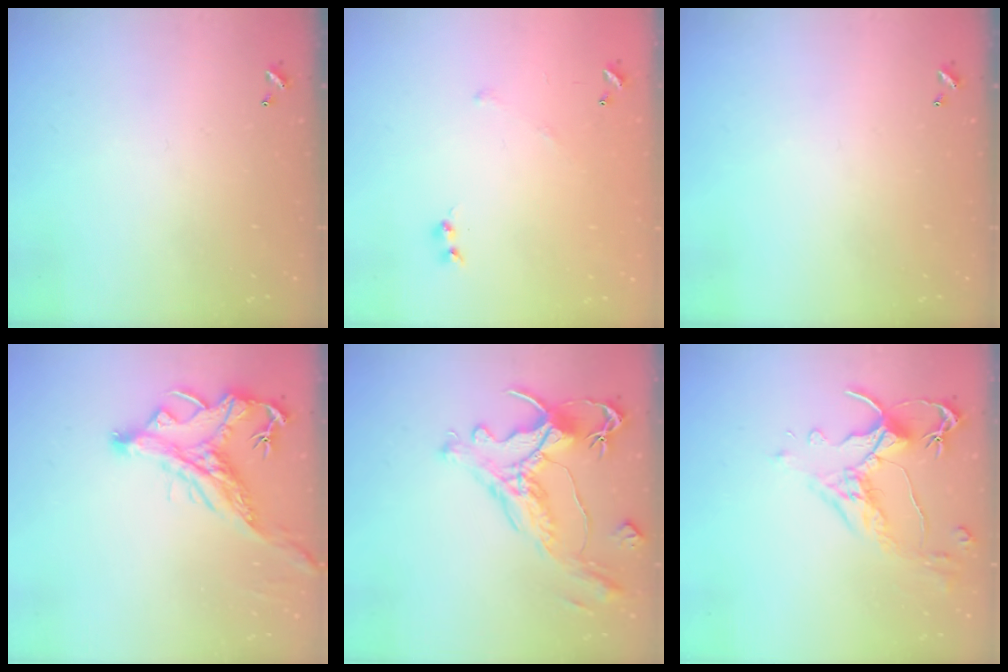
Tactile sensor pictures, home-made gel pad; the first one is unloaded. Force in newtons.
{"total": 5.0, "press": 4.9, "slide": 0.9}
{"total": 0.0}
{"total": 2.9, "press": 2.5, "slide": 1.4}
{"total": 1.6, "press": 1.0, "slide": 1.3}
{"total": 2.5, "press": 2.1, "slide": 1.2}